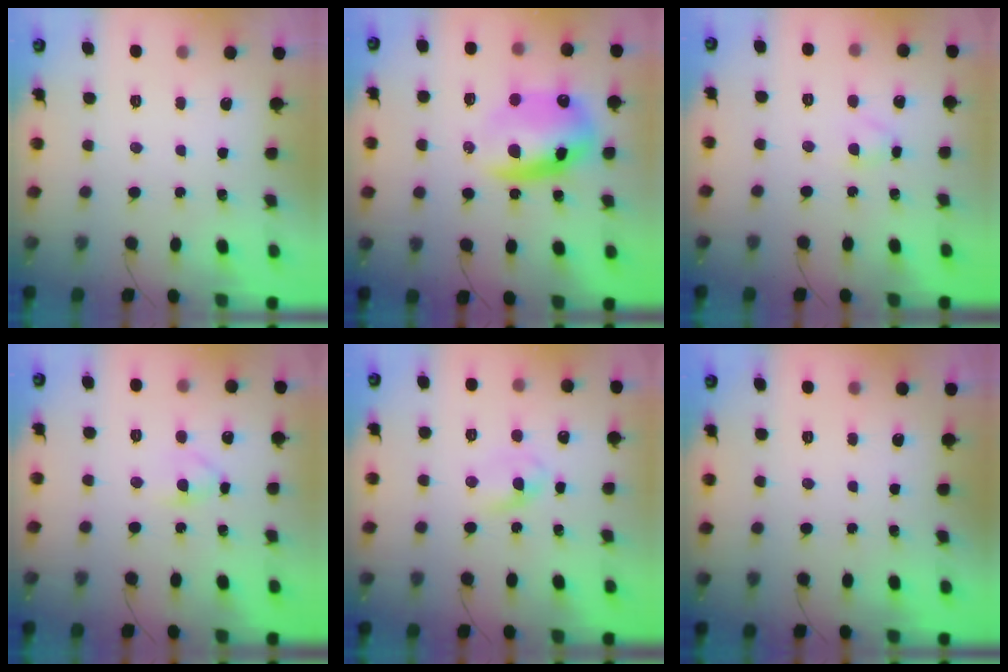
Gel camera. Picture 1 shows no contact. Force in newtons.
{"total": 15.8, "press": 15.3, "slide": 3.9}
{"total": 2.7, "press": 2.6, "slide": 0.9}
{"total": 3.8, "press": 3.6, "slide": 1.3}
{"total": 3.0, "press": 2.8, "slide": 1.3}
{"total": 0.0}